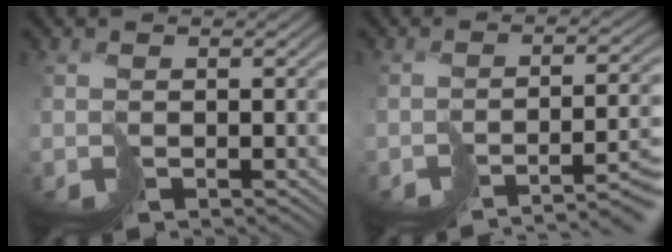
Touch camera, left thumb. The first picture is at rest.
{"total": 7.2, "force": [-5.4, 0.9, 4.8], "torque": [-0.052, -0.010, -0.075]}